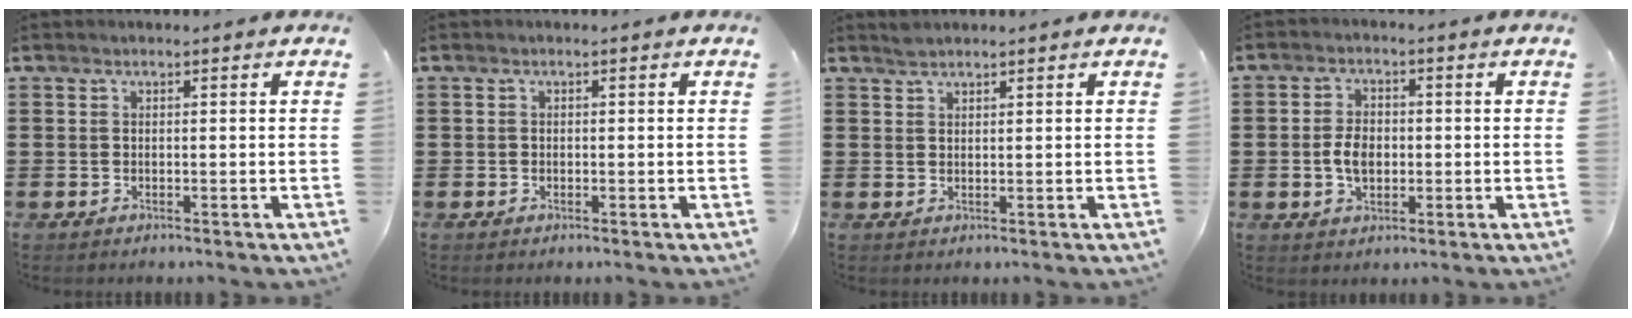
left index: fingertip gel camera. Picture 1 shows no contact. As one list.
[{"total": 0.5, "force": [-0.2, 0.5, 0.1], "torque": [-0.006, 0.002, -0.005]}, {"total": 1.2, "force": [1.2, 0.1, 0.3], "torque": [-0.008, 0.001, 0.022]}, {"total": 4.3, "force": [-0.5, 2.8, 3.3], "torque": [-0.063, 0.001, -0.014]}]